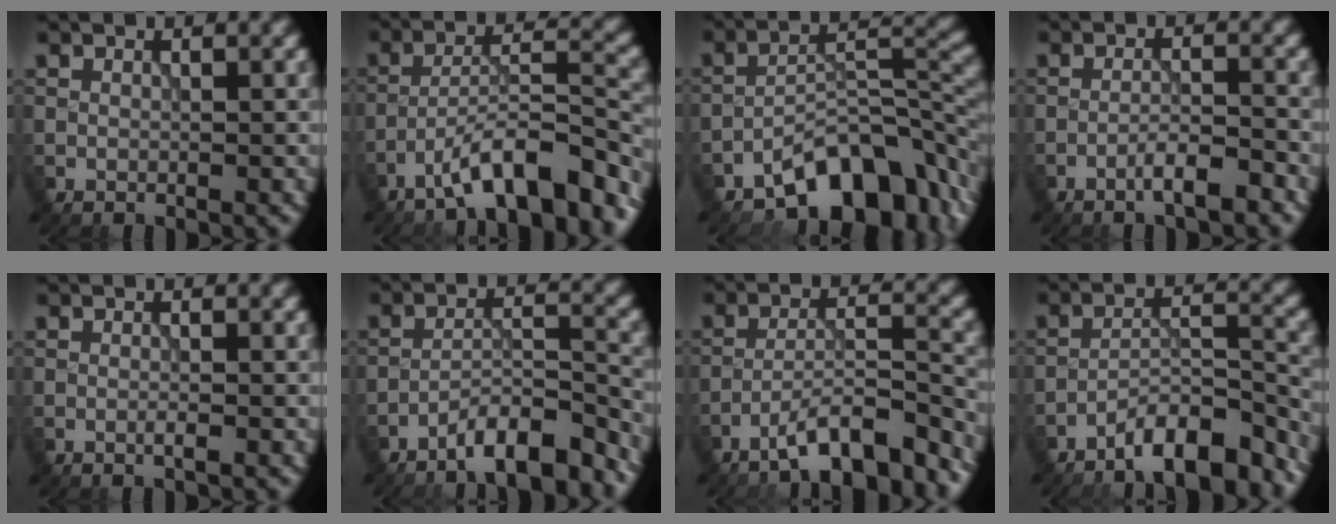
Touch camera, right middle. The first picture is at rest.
{"total": 8.7, "force": [-6.0, 1.8, 6.1], "torque": [-0.095, 0.015, -0.098]}
{"total": 8.8, "force": [-5.9, 3.6, 5.5], "torque": [-0.067, 0.010, -0.107]}
{"total": 3.2, "force": [-2.1, 0.4, 2.3], "torque": [-0.036, 0.011, -0.041]}
{"total": 0.8, "force": [-0.3, 0.1, 0.7], "torque": [-0.011, -0.001, -0.009]}
{"total": 6.6, "force": [-5.4, 1.3, 3.6], "torque": [-0.051, 0.007, -0.090]}
{"total": 7.3, "force": [-5.6, 1.4, 4.5], "torque": [-0.063, 0.010, -0.094]}
{"total": 7.4, "force": [-6.1, 1.6, 3.9], "torque": [-0.056, 0.005, -0.102]}